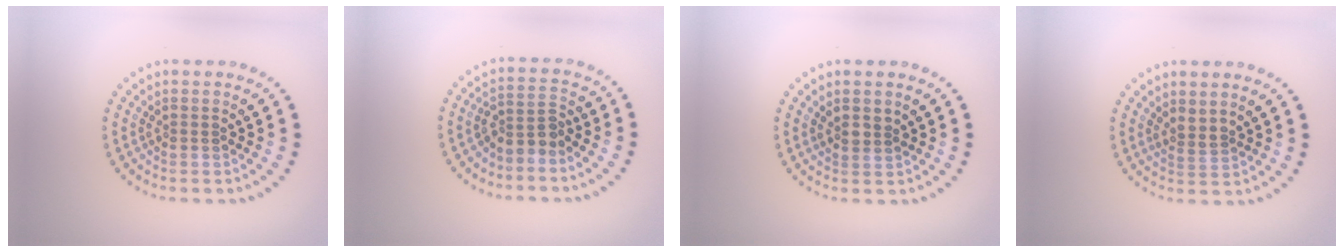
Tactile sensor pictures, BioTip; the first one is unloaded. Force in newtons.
{"total": 2.5, "press": 1.9, "slide": 1.7}
{"total": 1.5, "press": 1.3, "slide": 0.7}
{"total": 1.2, "press": 0.7, "slide": 0.9}